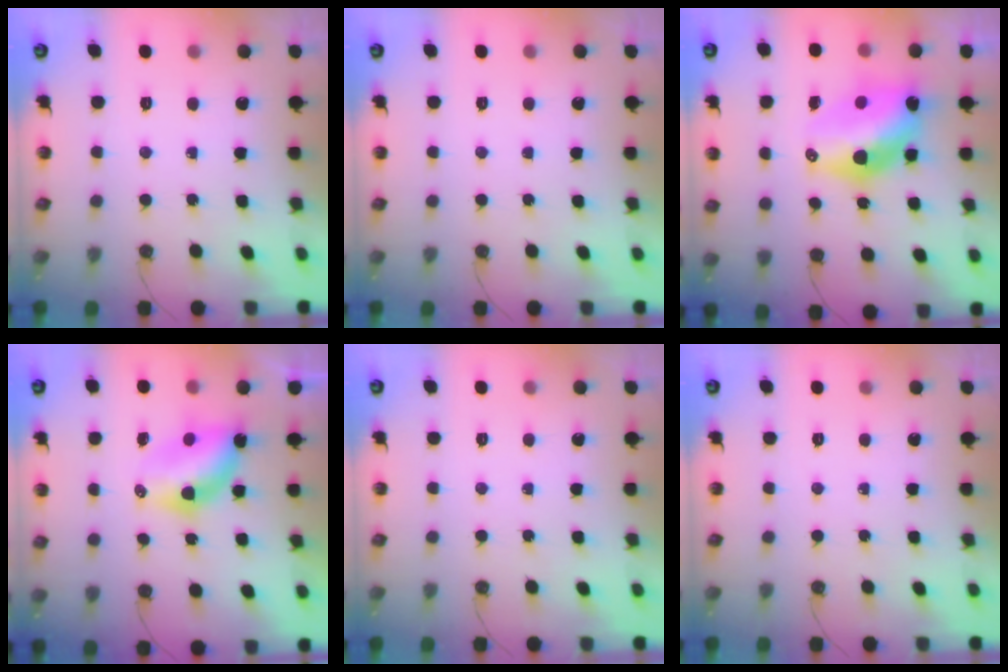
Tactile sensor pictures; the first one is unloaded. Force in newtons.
{"total": 0.0}
{"total": 14.1, "press": 13.3, "slide": 4.5}
{"total": 7.4, "press": 7.0, "slide": 2.4}
{"total": 0.0}
{"total": 0.0}